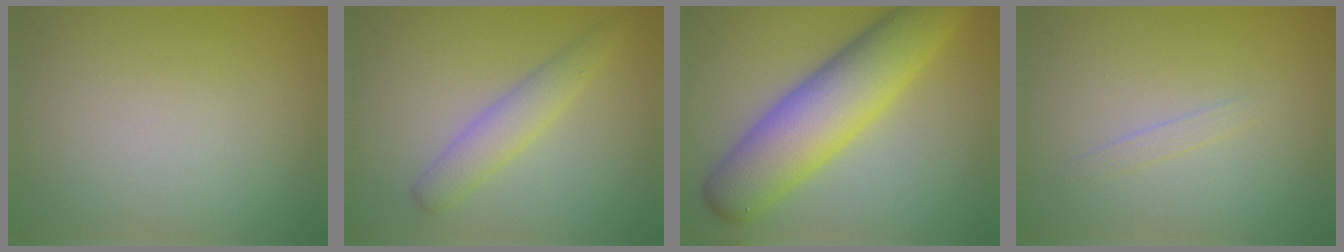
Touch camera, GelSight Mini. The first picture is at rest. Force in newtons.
{"total": 2.8, "press": 2.7, "slide": 0.1}
{"total": 7.7, "press": 7.7, "slide": 0.3}
{"total": 0.8, "press": 0.8, "slide": 0.1}